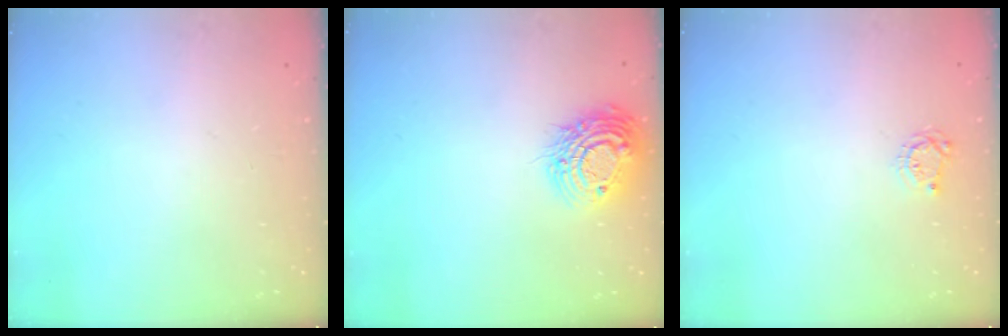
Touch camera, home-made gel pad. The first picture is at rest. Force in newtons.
{"total": 13.9, "press": 13.9, "slide": 1.0}
{"total": 4.2, "press": 4.2, "slide": 0.5}